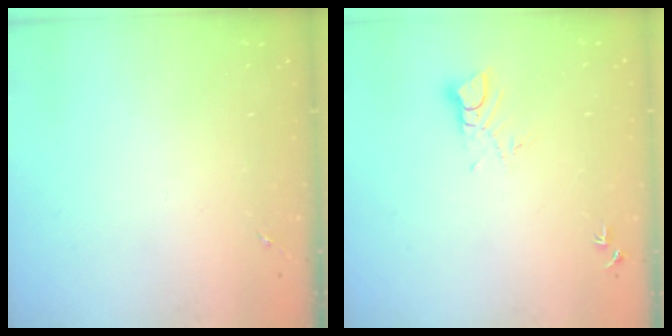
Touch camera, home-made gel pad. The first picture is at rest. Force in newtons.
{"total": 4.3, "press": 4.3, "slide": 0.4}